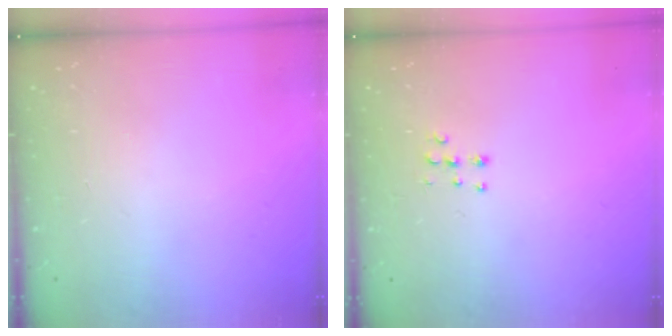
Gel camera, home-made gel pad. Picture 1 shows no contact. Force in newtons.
{"total": 5.2, "press": 5.2, "slide": 0.2}